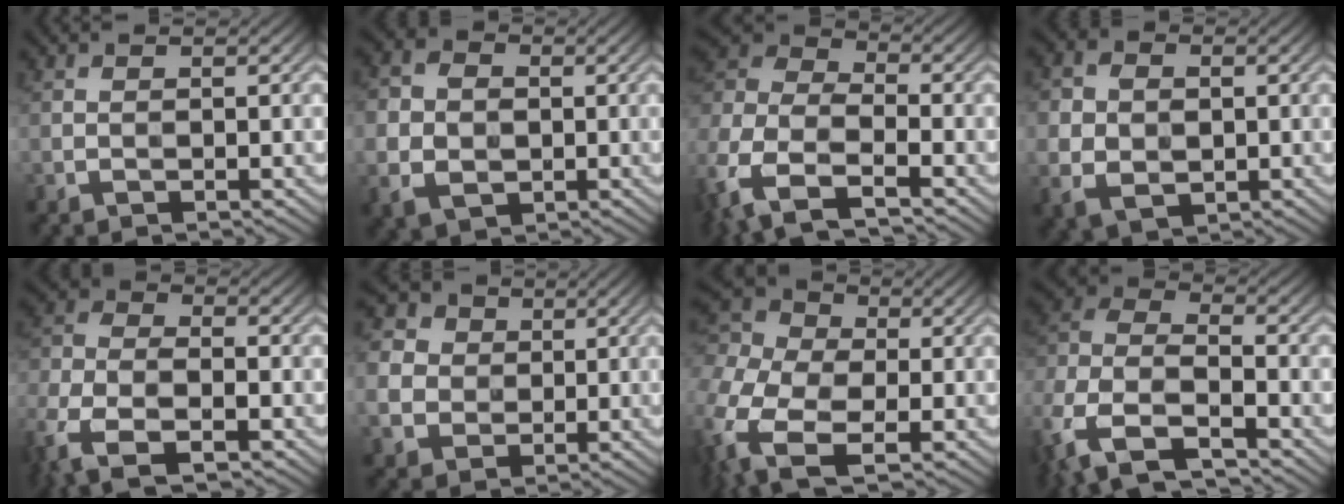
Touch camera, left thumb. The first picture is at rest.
{"total": 6.8, "force": [-0.9, 5.7, 3.6], "torque": [-0.088, -0.010, -0.026]}
{"total": 12.2, "force": [-6.1, 6.7, 8.1], "torque": [-0.213, -0.013, -0.137]}
{"total": 6.2, "force": [-0.3, 4.9, 3.7], "torque": [-0.080, -0.005, -0.010]}
{"total": 9.6, "force": [-5.5, 4.9, 6.1], "torque": [-0.146, -0.018, -0.121]}
{"total": 7.2, "force": [1.0, 6.5, 2.8], "torque": [-0.113, 0.009, 0.012]}
{"total": 13.4, "force": [-2.9, 9.4, 9.1], "torque": [-0.252, -0.012, -0.054]}
{"total": 12.2, "force": [-6.7, 6.6, 7.8], "torque": [-0.204, -0.012, -0.140]}